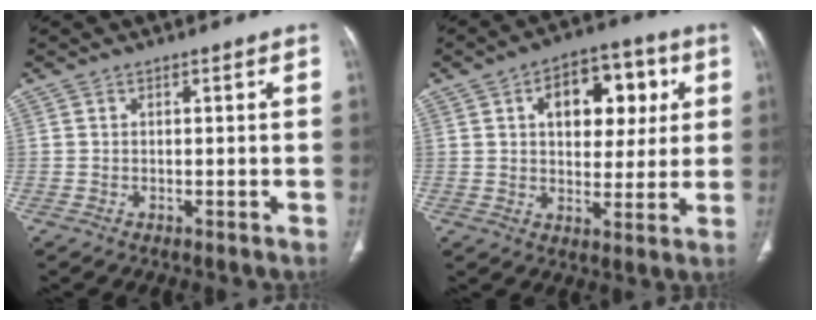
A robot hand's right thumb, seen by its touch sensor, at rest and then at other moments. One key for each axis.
{"total": 14.5, "fx": 4.2, "fy": 9.0, "fz": 10.5, "tx": -0.097, "ty": 0.008, "tz": 0.061}